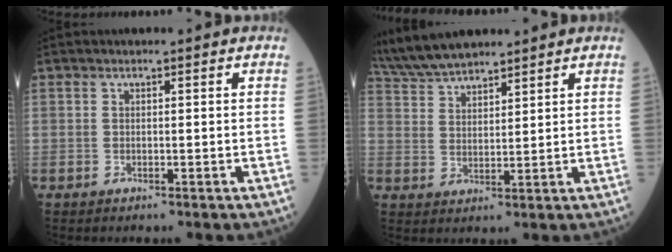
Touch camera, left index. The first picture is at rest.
{"total": 10.0, "force": [9.0, 1.9, 3.8], "torque": [-0.086, 0.023, 0.177]}